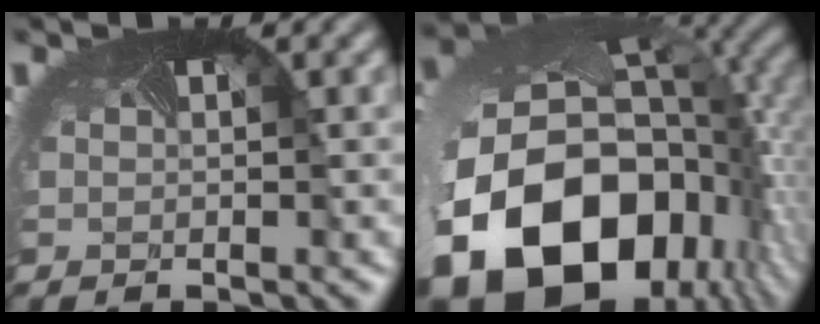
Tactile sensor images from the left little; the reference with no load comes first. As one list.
[{"total": 19.9, "force": [-6.4, 14.1, 12.5], "torque": [-0.306, -0.102, -0.075]}]